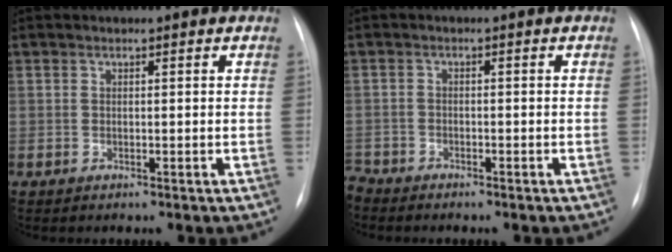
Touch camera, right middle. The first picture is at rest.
{"total": 3.3, "force": [-3.1, 1.1, 0.6], "torque": [-0.003, -0.004, -0.052]}